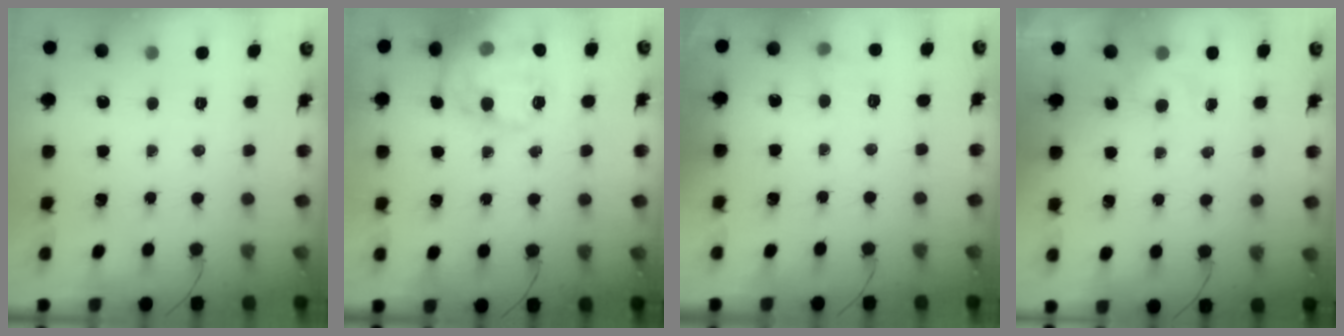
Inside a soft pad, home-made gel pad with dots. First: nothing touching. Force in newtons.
{"total": 19.5, "press": 19.4, "slide": 2.3}
{"total": 7.3, "press": 7.0, "slide": 2.0}
{"total": 4.1, "press": 4.0, "slide": 1.2}